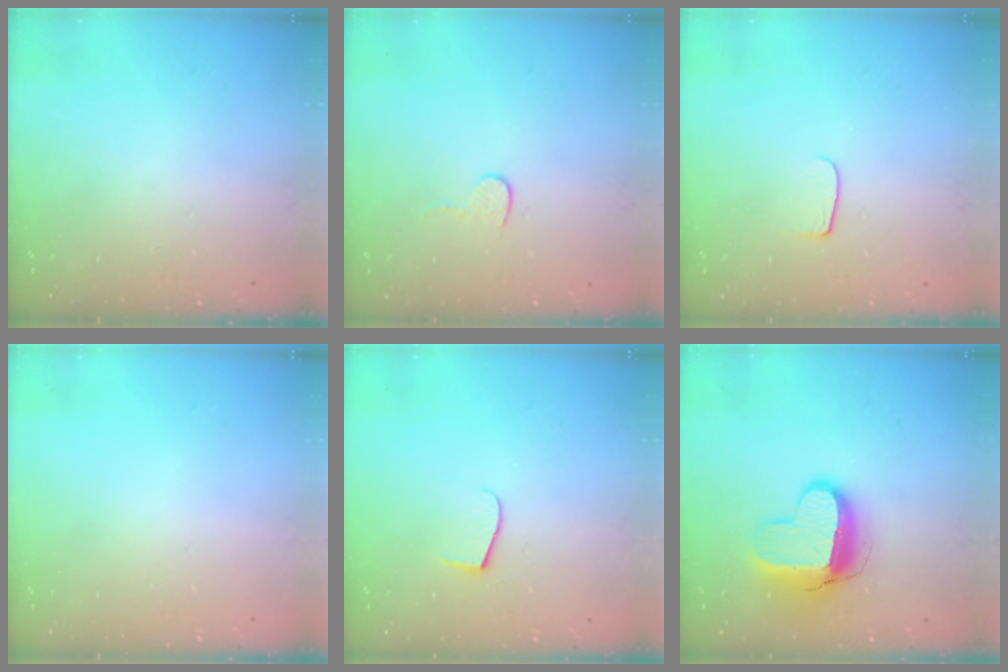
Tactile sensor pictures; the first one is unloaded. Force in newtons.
{"total": 4.0, "press": 4.0, "slide": 0.4}
{"total": 5.3, "press": 5.2, "slide": 0.6}
{"total": 0.0}
{"total": 5.5, "press": 5.5, "slide": 0.6}
{"total": 12.0, "press": 12.0, "slide": 0.7}